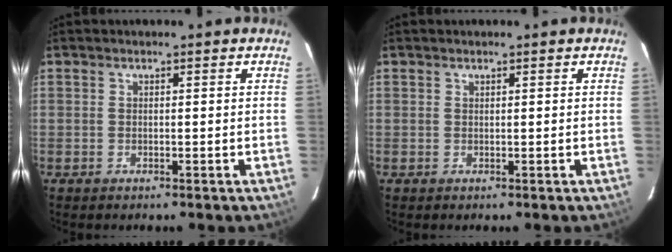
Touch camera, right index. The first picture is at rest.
{"total": 0.0}